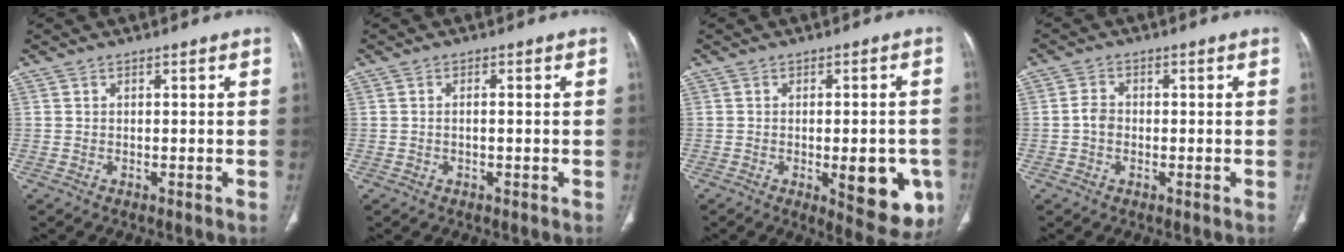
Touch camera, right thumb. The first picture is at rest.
{"total": 1.2, "force": [-0.1, 0.4, 1.1], "torque": [-0.027, 0.008, 0.000]}
{"total": 12.7, "force": [-3.6, 4.9, 11.1], "torque": [-0.108, -0.010, -0.033]}
{"total": 2.8, "force": [-0.5, 2.2, 1.6], "torque": [-0.024, 0.010, -0.014]}